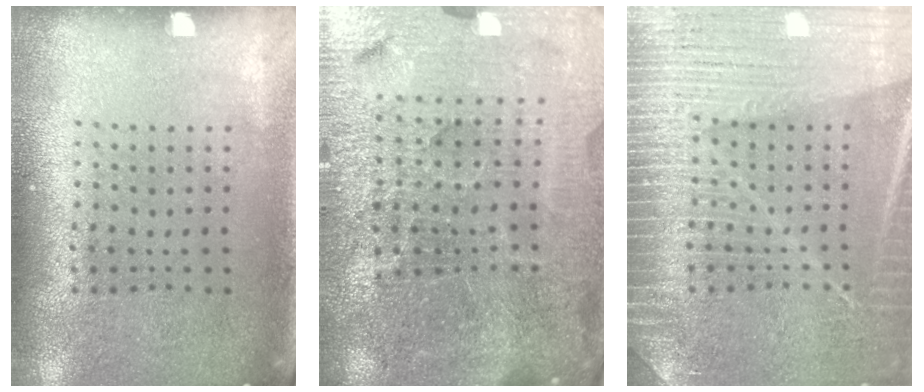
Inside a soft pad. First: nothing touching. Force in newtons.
{"total": 5.8, "press": 5.3, "slide": 2.4}
{"total": 6.8, "press": 6.7, "slide": 0.9}